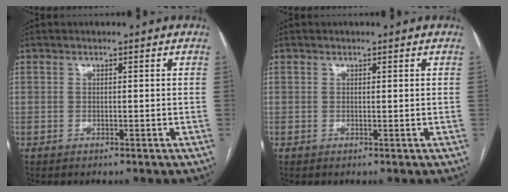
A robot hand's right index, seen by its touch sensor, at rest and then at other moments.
{"total": 0.0}